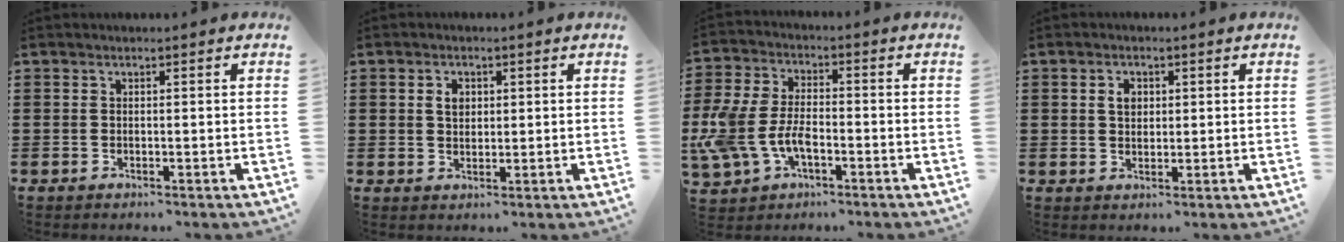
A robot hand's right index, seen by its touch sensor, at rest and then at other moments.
{"total": 2.5, "force": [0.7, 1.8, 1.7], "torque": [-0.038, 0.010, 0.011]}
{"total": 8.0, "force": [-2.9, 4.6, 5.8], "torque": [-0.165, -0.006, -0.066]}
{"total": 2.6, "force": [0.7, 1.8, 1.7], "torque": [-0.039, 0.011, 0.011]}